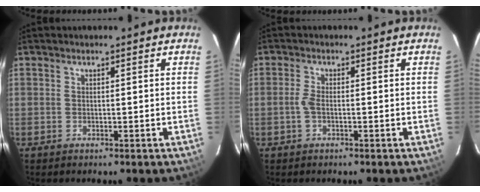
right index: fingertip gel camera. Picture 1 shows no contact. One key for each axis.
{"total": 2.1, "fx": -0.6, "fy": 0.9, "fz": 1.8, "tx": -0.044, "ty": 0.002, "tz": -0.013}